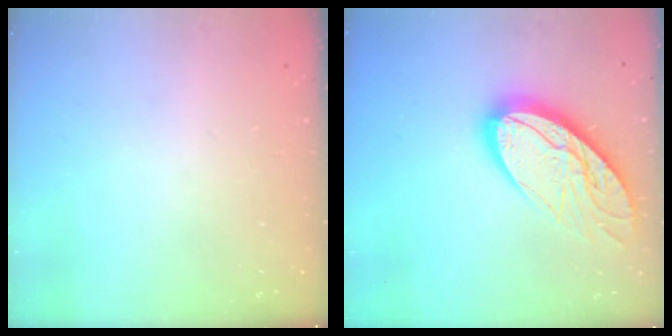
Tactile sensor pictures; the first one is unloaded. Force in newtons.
{"total": 16.1, "press": 16.1, "slide": 1.2}